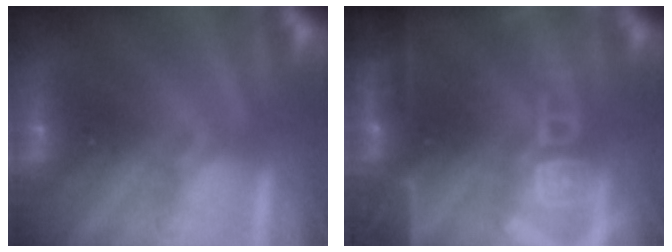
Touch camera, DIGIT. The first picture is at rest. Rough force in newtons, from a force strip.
{"total": 13.7}